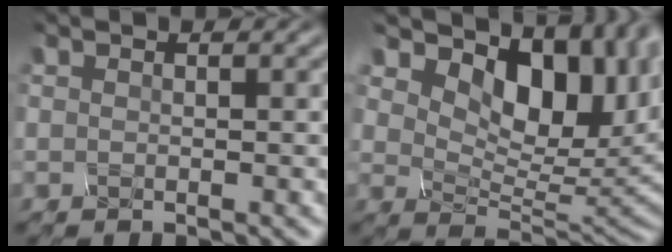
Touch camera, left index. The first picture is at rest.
{"total": 10.9, "force": [4.6, 6.3, 7.6], "torque": [-0.128, -0.005, 0.095]}